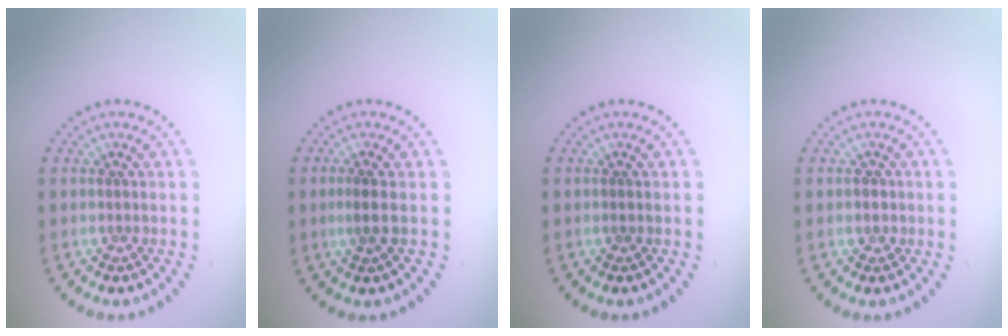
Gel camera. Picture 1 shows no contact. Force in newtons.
{"total": 1.2, "press": 1.0, "slide": 0.8}
{"total": 0.5, "press": 0.5, "slide": 0.1}
{"total": 1.1, "press": 1.0, "slide": 0.5}